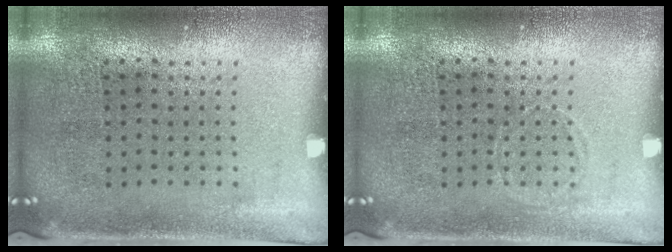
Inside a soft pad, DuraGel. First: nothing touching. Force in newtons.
{"total": 0.6, "press": 0.6, "slide": 0.0}